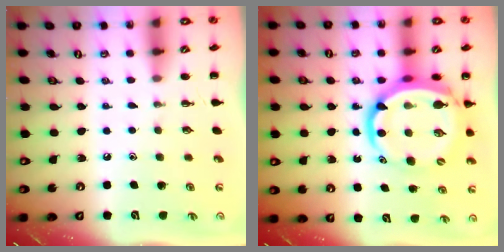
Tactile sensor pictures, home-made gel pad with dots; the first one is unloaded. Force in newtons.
{"total": 14.4, "press": 13.9, "slide": 3.8}